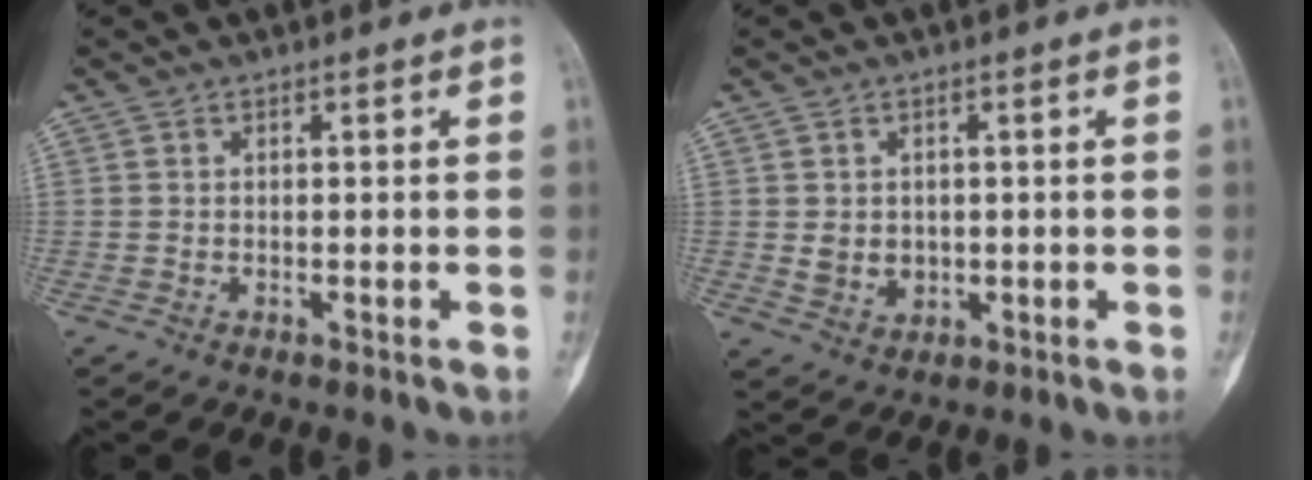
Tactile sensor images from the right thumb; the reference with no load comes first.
{"total": 3.8, "force": [-0.1, 3.1, 2.1], "torque": [-0.022, -0.001, 0.008]}